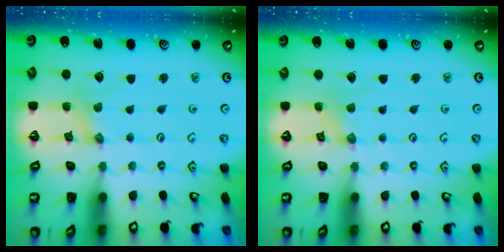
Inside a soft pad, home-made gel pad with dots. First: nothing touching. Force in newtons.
{"total": 1.2, "press": 1.2, "slide": 0.1}